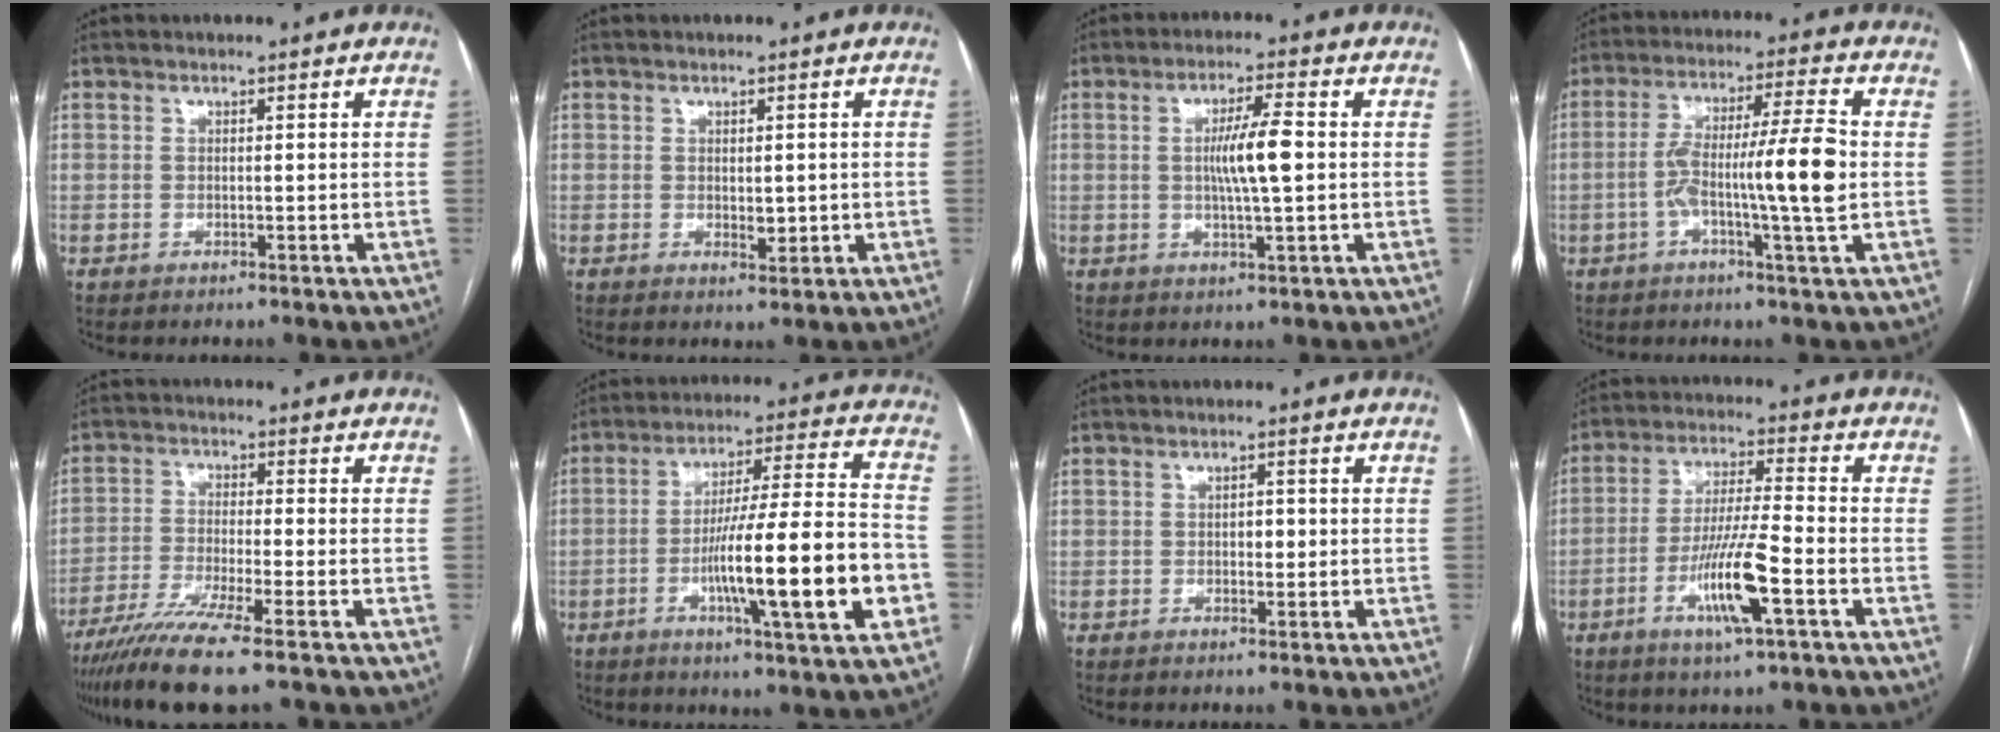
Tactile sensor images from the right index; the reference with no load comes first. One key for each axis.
{"total": 2.2, "fx": 0.0, "fy": 1.1, "fz": 1.9, "tx": -0.027, "ty": -0.005, "tz": 0.005}
{"total": 6.6, "fx": 0.2, "fy": 0.3, "fz": 6.6, "tx": -0.122, "ty": 0.000, "tz": 0.002}
{"total": 12.0, "fx": -1.5, "fy": -0.2, "fz": 11.9, "tx": -0.213, "ty": 0.013, "tz": -0.032}
{"total": 10.3, "fx": -7.4, "fy": -0.7, "fz": 7.1, "tx": -0.128, "ty": -0.028, "tz": -0.129}
{"total": 19.1, "fx": -5.2, "fy": 0.9, "fz": 18.4, "tx": -0.275, "ty": 0.002, "tz": -0.077}
{"total": 1.6, "fx": -0.1, "fy": 1.0, "fz": 1.3, "tx": -0.017, "ty": 0.003, "tz": -0.001}
{"total": 10.7, "fx": -4.2, "fy": 0.4, "fz": 9.9, "tx": -0.188, "ty": -0.010, "tz": -0.078}